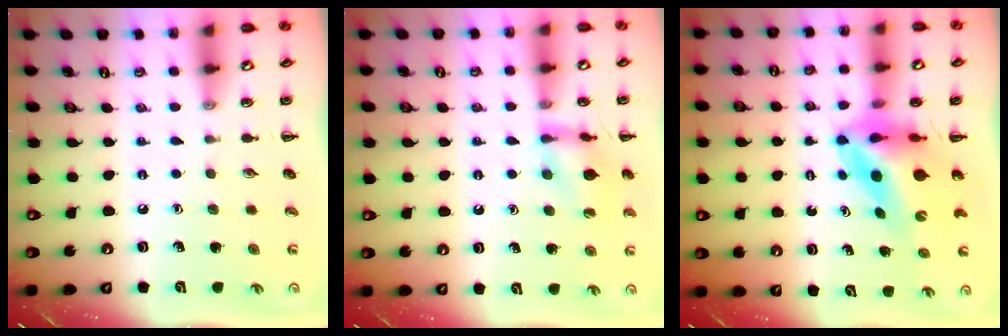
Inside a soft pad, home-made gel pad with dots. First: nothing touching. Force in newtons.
{"total": 13.7, "press": 13.6, "slide": 2.0}
{"total": 9.5, "press": 9.0, "slide": 3.2}